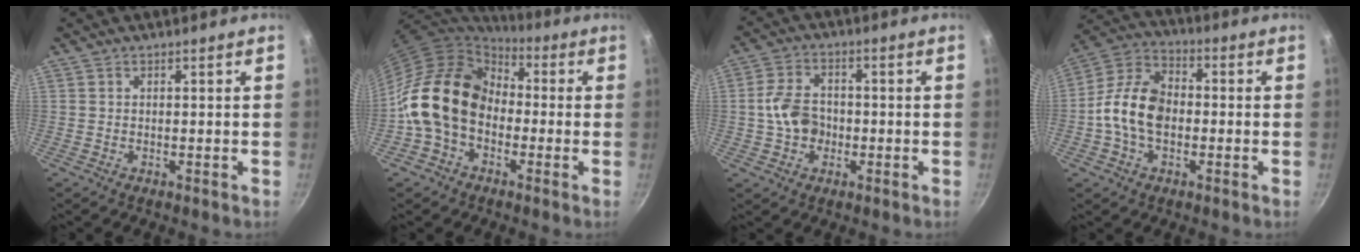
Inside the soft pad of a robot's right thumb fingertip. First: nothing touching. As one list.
[{"total": 16.9, "force": [-1.9, 13.0, 10.7], "torque": [-0.166, 0.047, -0.052]}, {"total": 7.4, "force": [-1.1, 5.7, 4.6], "torque": [-0.067, 0.021, -0.027]}, {"total": 12.6, "force": [-1.6, 8.4, 9.2], "torque": [-0.148, 0.036, -0.050]}]